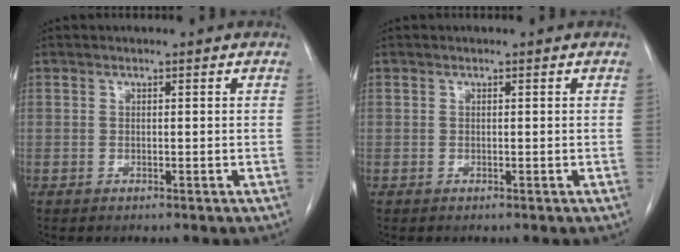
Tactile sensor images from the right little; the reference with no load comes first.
{"total": 0.0}